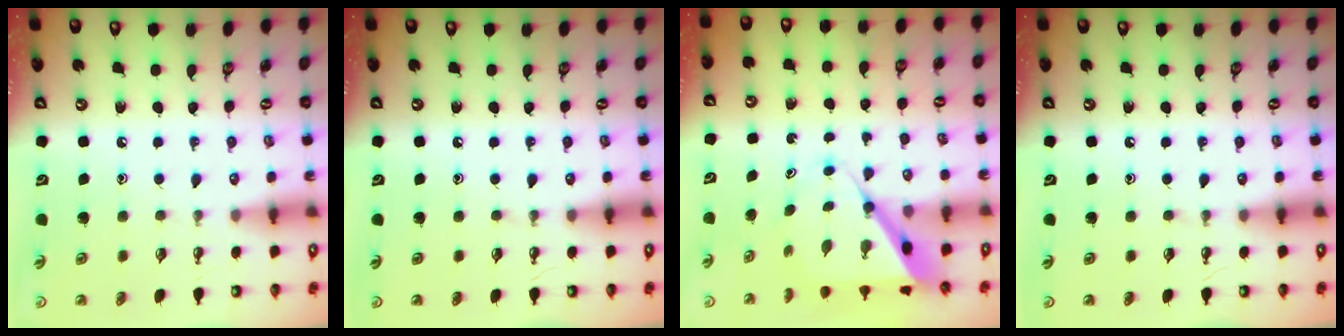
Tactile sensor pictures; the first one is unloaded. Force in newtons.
{"total": 0.0}
{"total": 9.0, "press": 9.0, "slide": 0.7}
{"total": 0.0}